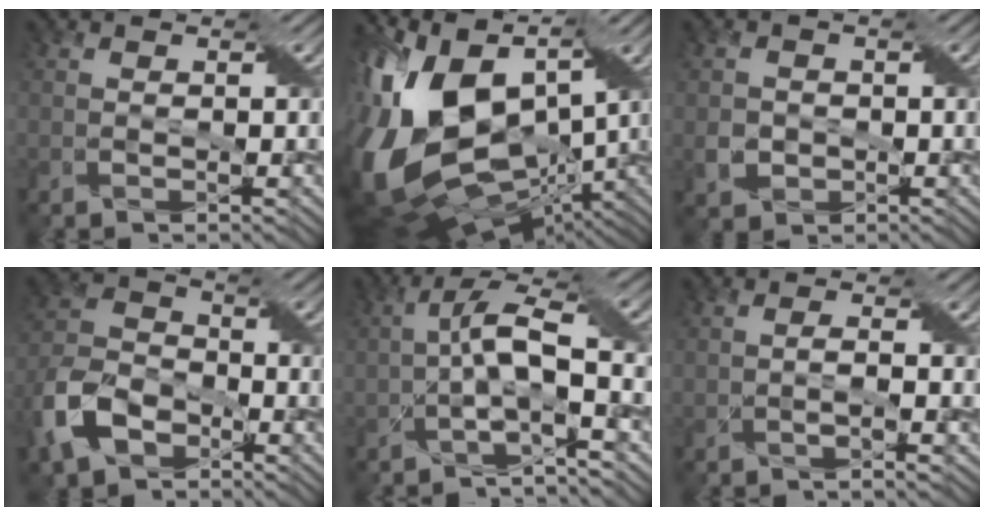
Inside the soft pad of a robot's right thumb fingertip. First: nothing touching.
{"total": 20.5, "force": [-0.3, 12.8, 16.0], "torque": [-0.361, -0.029, 0.015]}
{"total": 2.3, "force": [-0.8, 2.1, 0.5], "torque": [-0.012, -0.006, -0.018]}
{"total": 9.0, "force": [-5.1, 5.7, 4.8], "torque": [-0.123, -0.008, -0.123]}
{"total": 7.3, "force": [-1.5, 1.8, 6.9], "torque": [-0.132, 0.015, -0.040]}
{"total": 1.4, "force": [-0.9, -0.4, 0.9], "torque": [-0.018, 0.004, -0.023]}